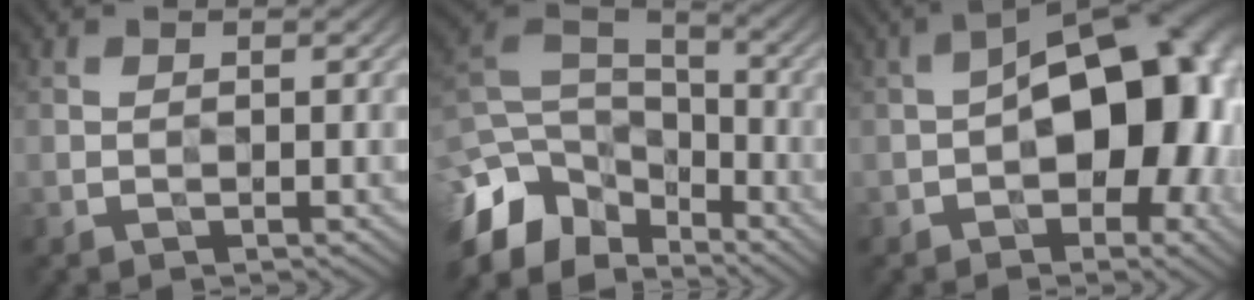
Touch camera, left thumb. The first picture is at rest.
{"total": 12.5, "force": [-7.9, 7.2, 6.4], "torque": [-0.187, -0.010, -0.148]}
{"total": 14.0, "force": [-1.2, 7.7, 11.6], "torque": [-0.130, 0.017, -0.034]}